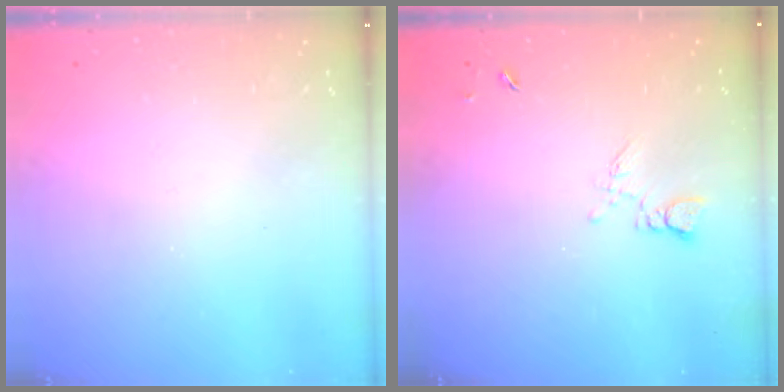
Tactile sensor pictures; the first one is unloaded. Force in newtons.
{"total": 5.9, "press": 5.9, "slide": 0.9}